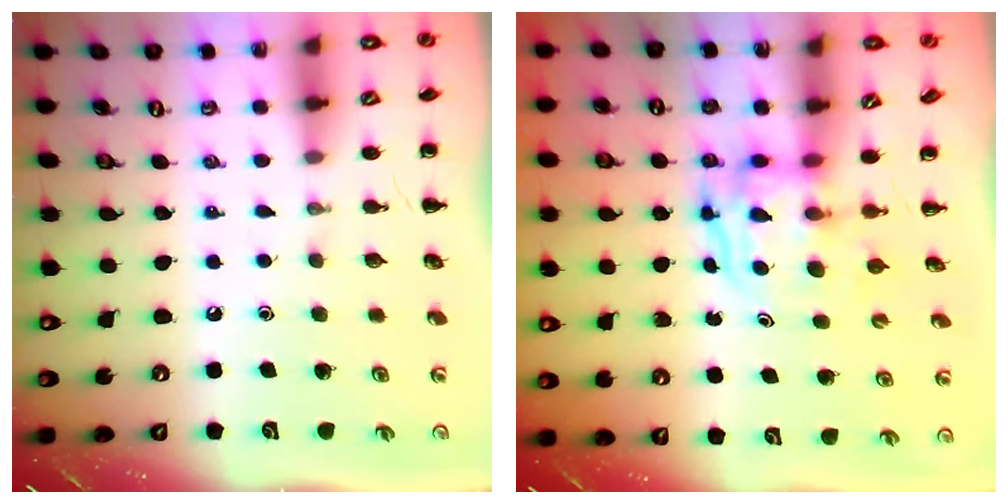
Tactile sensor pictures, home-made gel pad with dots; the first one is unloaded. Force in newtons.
{"total": 3.7, "press": 3.7, "slide": 0.4}